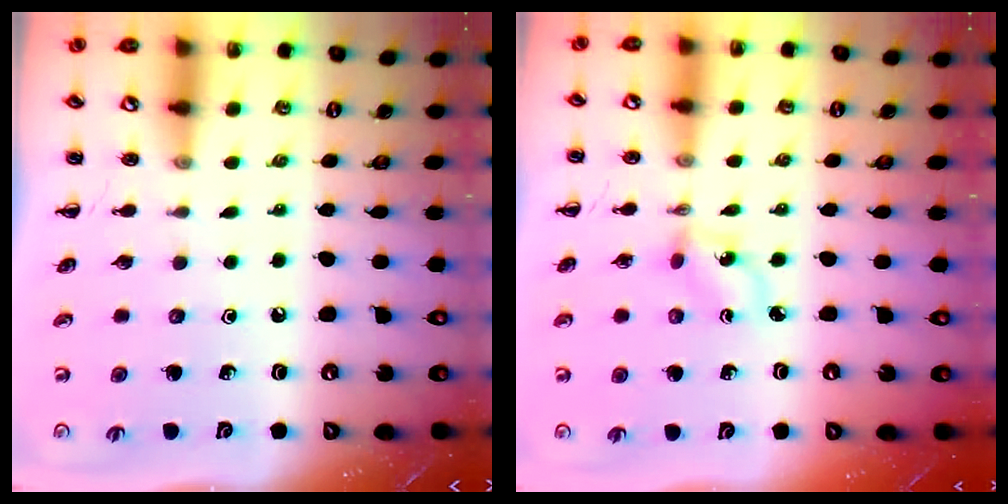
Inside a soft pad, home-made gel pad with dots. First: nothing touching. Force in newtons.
{"total": 1.0, "press": 0.9, "slide": 0.5}